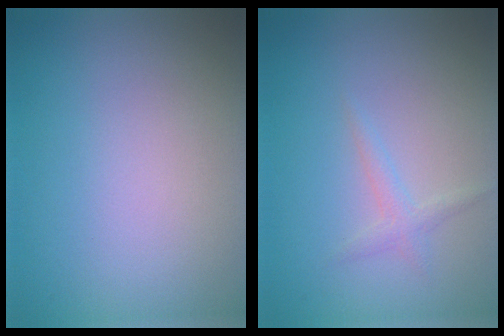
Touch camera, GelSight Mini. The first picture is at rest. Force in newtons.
{"total": 1.1, "press": 1.1, "slide": 0.1}